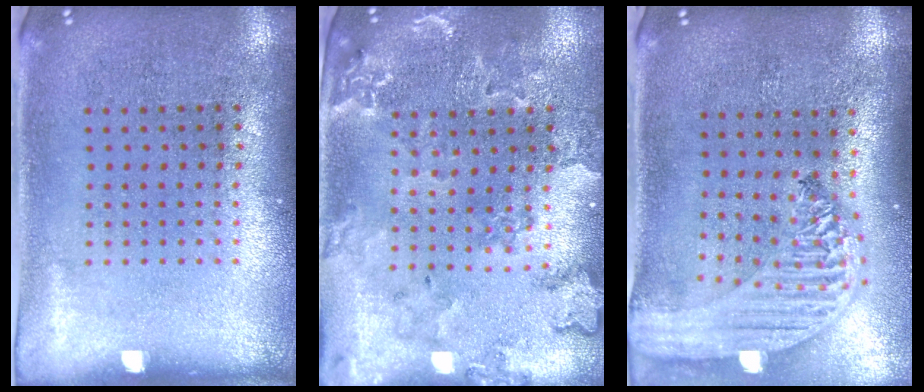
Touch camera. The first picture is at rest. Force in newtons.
{"total": 1.1, "press": 1.1, "slide": 0.2}
{"total": 2.5, "press": 2.2, "slide": 1.4}